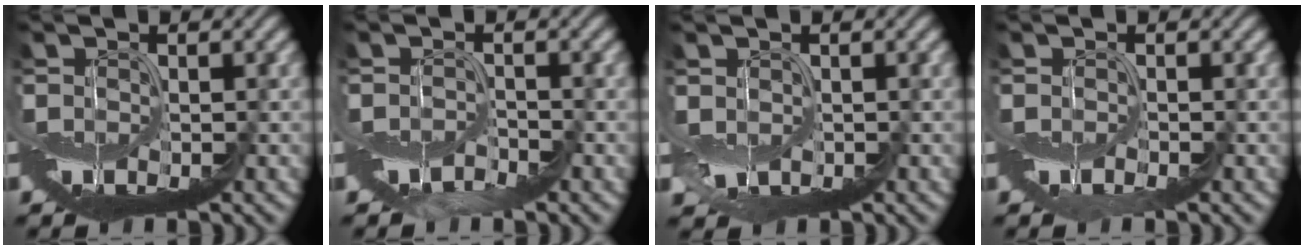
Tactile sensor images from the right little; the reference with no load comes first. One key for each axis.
{"total": 1.1, "fx": -1.0, "fy": 0.0, "fz": -0.4, "tx": 0.007, "ty": -0.004, "tz": -0.019}
{"total": 1.1, "fx": 0.8, "fy": 0.3, "fz": 0.6, "tx": -0.017, "ty": -0.001, "tz": 0.012}
{"total": 1.0, "fx": 0.0, "fy": -0.5, "fz": -0.8, "tx": 0.013, "ty": 0.000, "tz": -0.002}